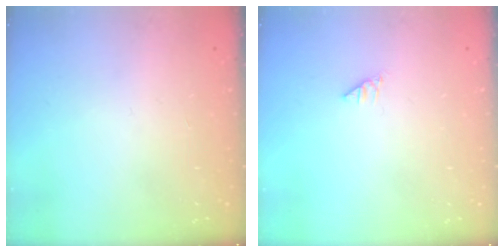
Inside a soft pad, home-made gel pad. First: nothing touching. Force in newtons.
{"total": 0.0}